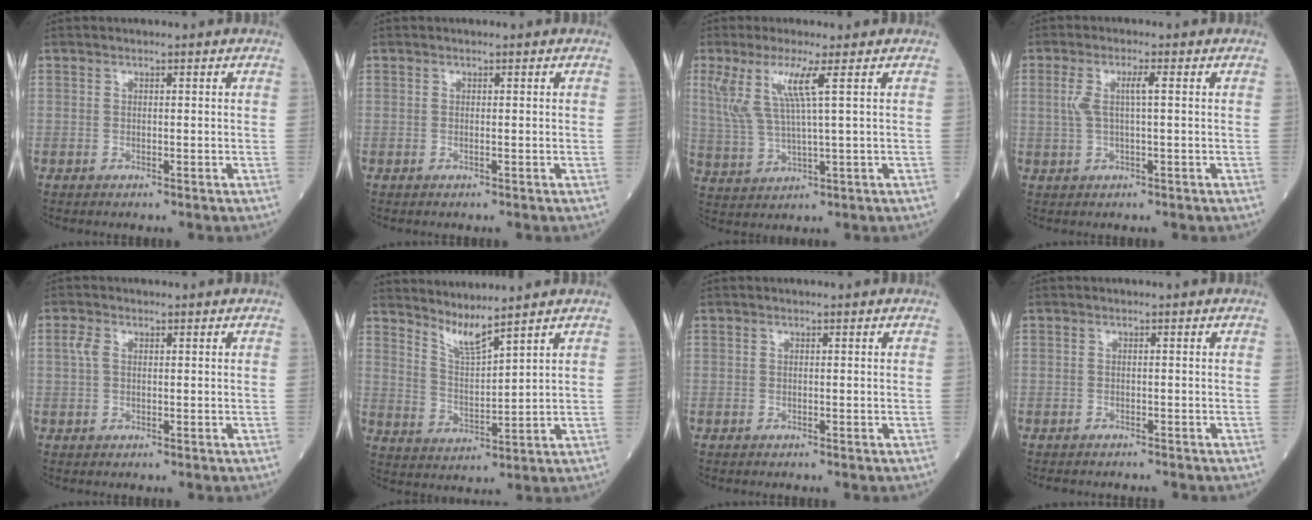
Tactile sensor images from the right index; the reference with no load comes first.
{"total": 0.0}
{"total": 7.3, "force": [3.0, -0.3, 6.7], "torque": [-0.152, 0.003, 0.069]}
{"total": 3.6, "force": [0.7, 0.3, 3.5], "torque": [-0.078, 0.011, 0.015]}
{"total": 1.8, "force": [0.4, 1.0, 1.4], "torque": [-0.041, 0.013, 0.011]}
{"total": 4.9, "force": [4.5, -1.0, 1.7], "torque": [-0.040, -0.018, 0.094]}
{"total": 0.0}
{"total": 3.1, "force": [-2.8, 1.2, 0.7], "torque": [-0.007, -0.003, -0.038]}